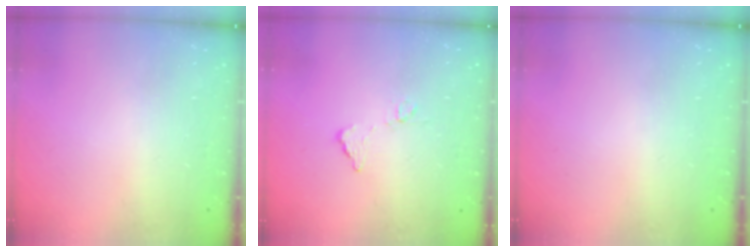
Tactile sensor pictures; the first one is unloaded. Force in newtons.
{"total": 6.4, "press": 6.4, "slide": 0.4}
{"total": 0.0}